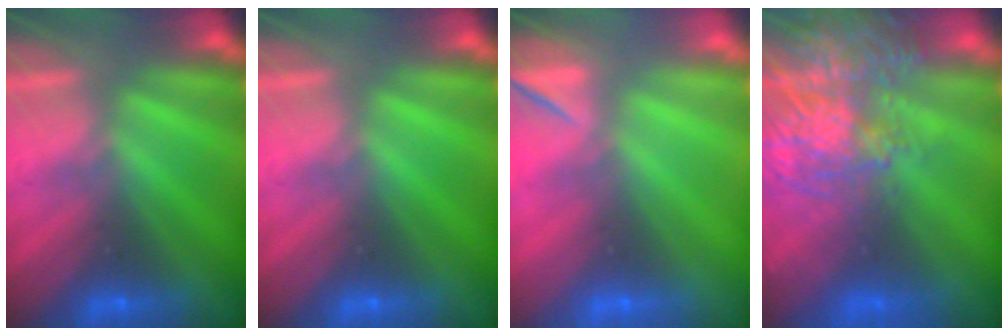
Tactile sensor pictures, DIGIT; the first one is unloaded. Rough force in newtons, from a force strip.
{"total": 0.0}
{"total": 4.7}
{"total": 7.2}